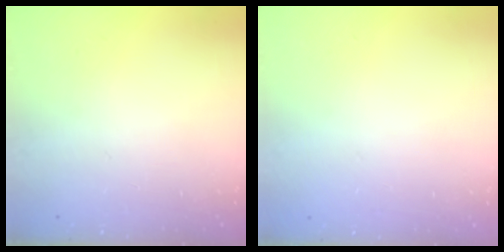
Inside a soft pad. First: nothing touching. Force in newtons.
{"total": 0.0}